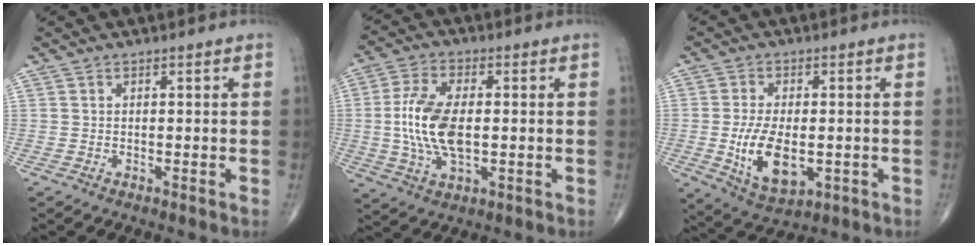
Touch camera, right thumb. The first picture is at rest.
{"total": 12.3, "force": [-0.3, 6.1, 10.7], "torque": [-0.224, 0.002, -0.005]}
{"total": 11.0, "force": [-1.8, 5.8, 9.1], "torque": [-0.163, -0.012, -0.019]}